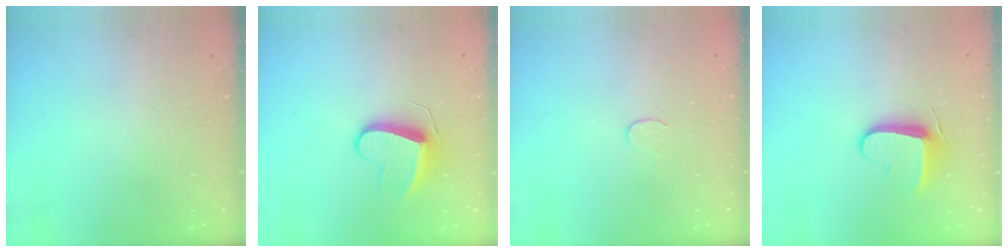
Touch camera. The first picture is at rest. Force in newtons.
{"total": 9.5, "press": 9.5, "slide": 0.7}
{"total": 3.9, "press": 3.9, "slide": 0.3}
{"total": 9.3, "press": 9.3, "slide": 0.6}